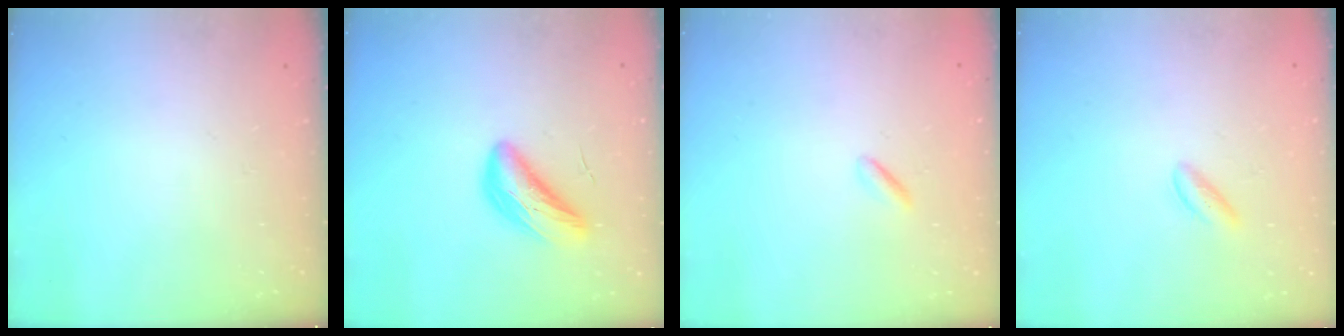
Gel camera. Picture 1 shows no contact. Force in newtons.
{"total": 8.2, "press": 8.1, "slide": 1.2}
{"total": 0.0}
{"total": 2.2, "press": 2.0, "slide": 0.8}